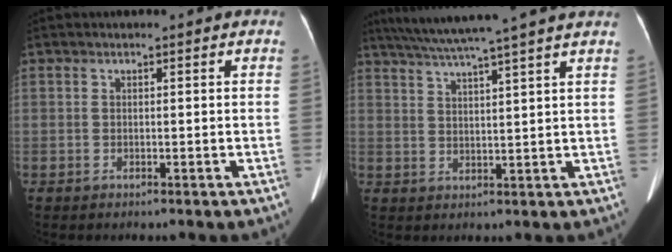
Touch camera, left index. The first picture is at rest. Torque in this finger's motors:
{"motor_torque": [0.45, -0.76, -0.04, 0.07]}